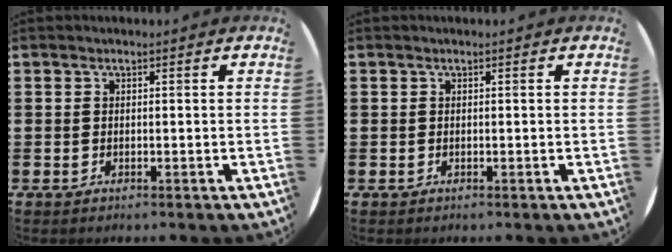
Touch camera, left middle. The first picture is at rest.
{"total": 0.0}